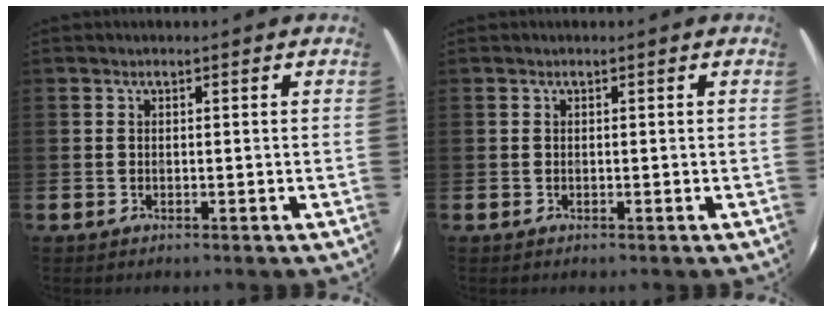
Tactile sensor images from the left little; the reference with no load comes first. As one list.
[{"total": 0.0}]